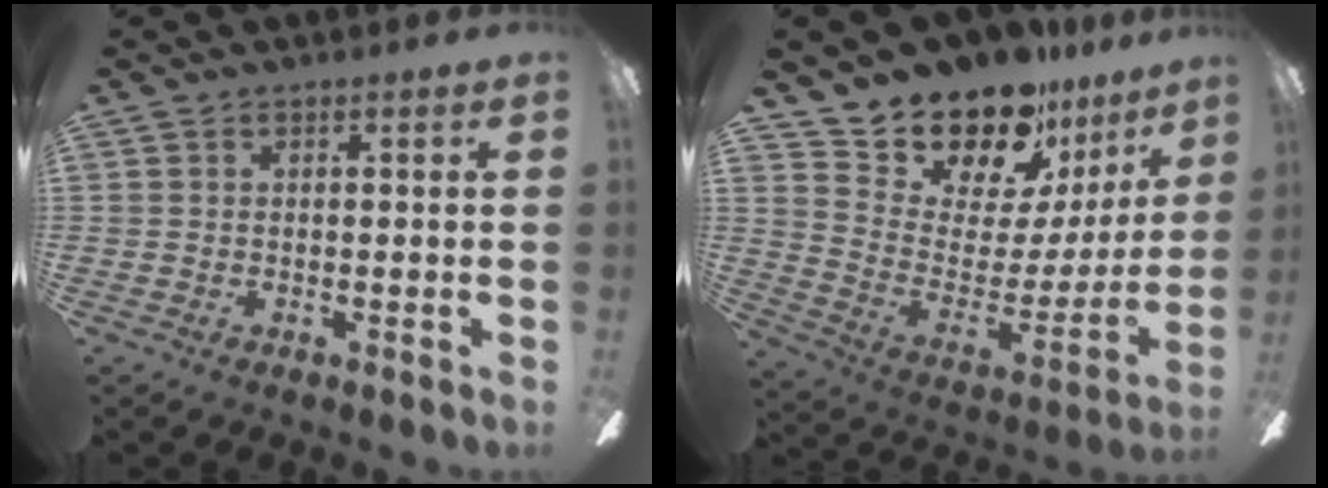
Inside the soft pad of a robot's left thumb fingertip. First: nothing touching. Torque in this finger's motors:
{"motor_torque": [1.10, 1.28, 1.40, -1.36, 0.21]}